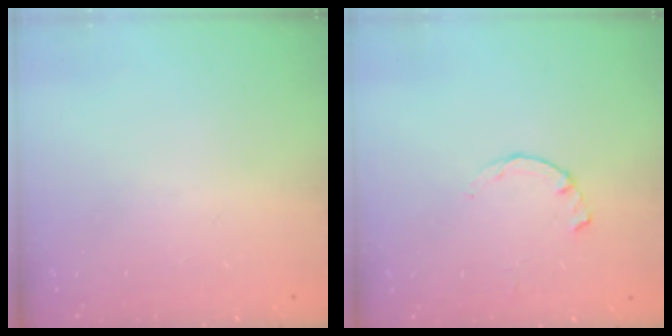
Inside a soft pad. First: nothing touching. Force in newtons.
{"total": 1.2, "press": 1.1, "slide": 0.3}